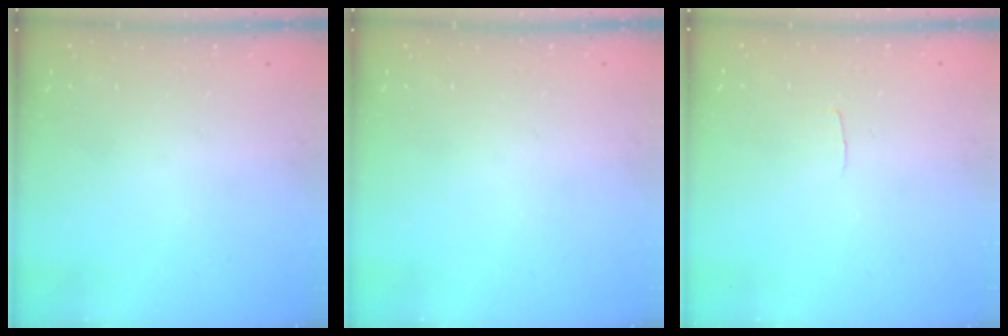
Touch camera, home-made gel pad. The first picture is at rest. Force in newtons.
{"total": 0.0}
{"total": 2.0, "press": 2.0, "slide": 0.2}